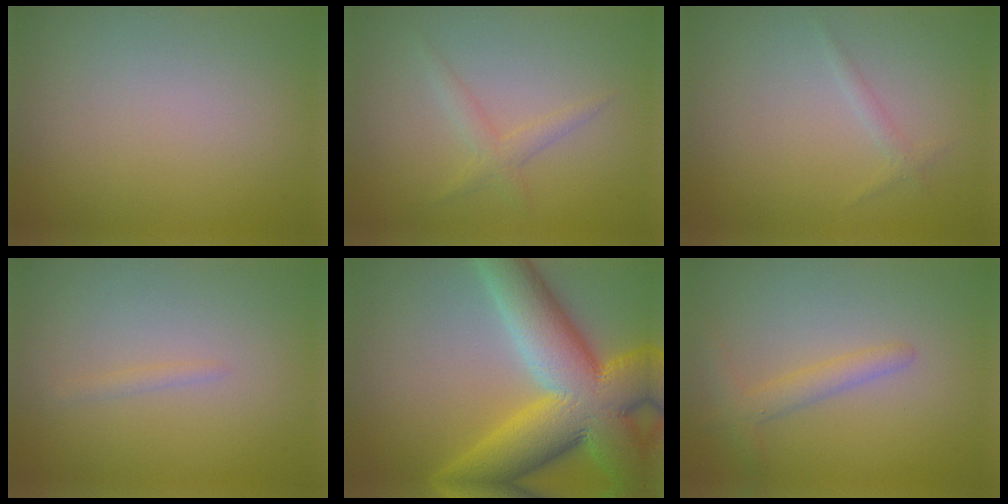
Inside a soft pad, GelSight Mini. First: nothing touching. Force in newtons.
{"total": 1.6, "press": 1.6, "slide": 0.1}
{"total": 0.8, "press": 0.8, "slide": 0.0}
{"total": 0.7, "press": 0.7, "slide": 0.1}
{"total": 14.1, "press": 14.1, "slide": 0.4}
{"total": 2.1, "press": 2.1, "slide": 0.0}